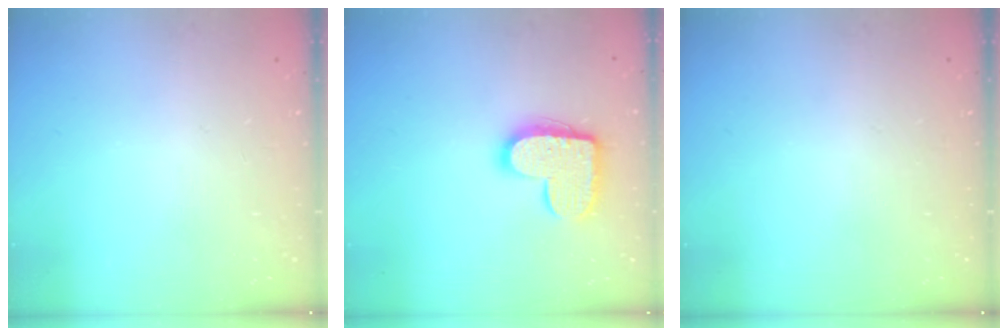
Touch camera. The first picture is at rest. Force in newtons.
{"total": 14.6, "press": 14.6, "slide": 0.8}
{"total": 0.0}